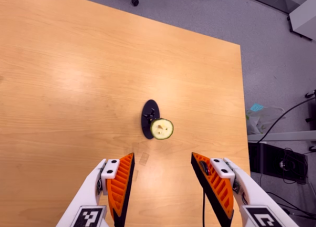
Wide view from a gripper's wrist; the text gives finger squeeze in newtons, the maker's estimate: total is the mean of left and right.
{"total": 0.0}